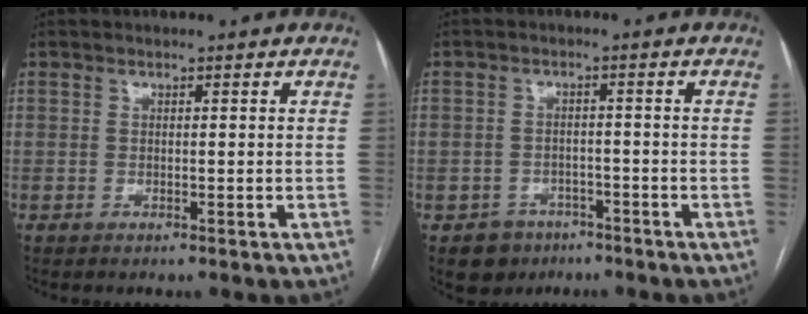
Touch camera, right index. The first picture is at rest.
{"total": 4.6, "force": [-2.7, 3.6, 0.3], "torque": [-0.002, 0.011, -0.036]}